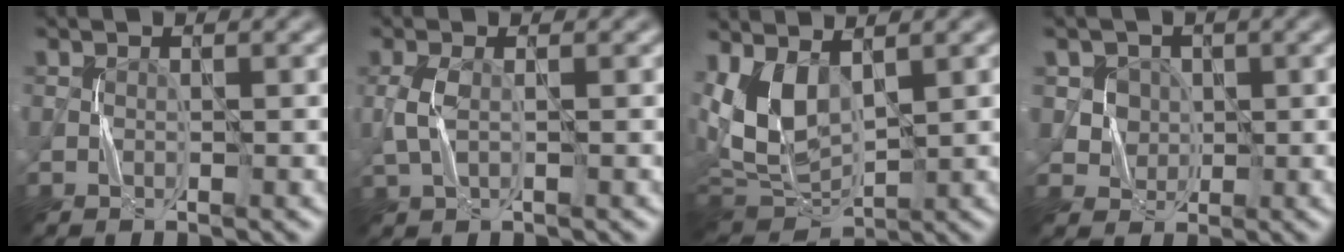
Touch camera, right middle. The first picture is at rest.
{"total": 2.1, "force": [0.0, 0.8, 1.9], "torque": [-0.053, 0.002, 0.001]}
{"total": 8.1, "force": [2.3, 4.3, 6.5], "torque": [-0.156, 0.002, 0.043]}
{"total": 4.3, "force": [1.8, 3.6, 1.5], "torque": [-0.031, 0.005, 0.036]}